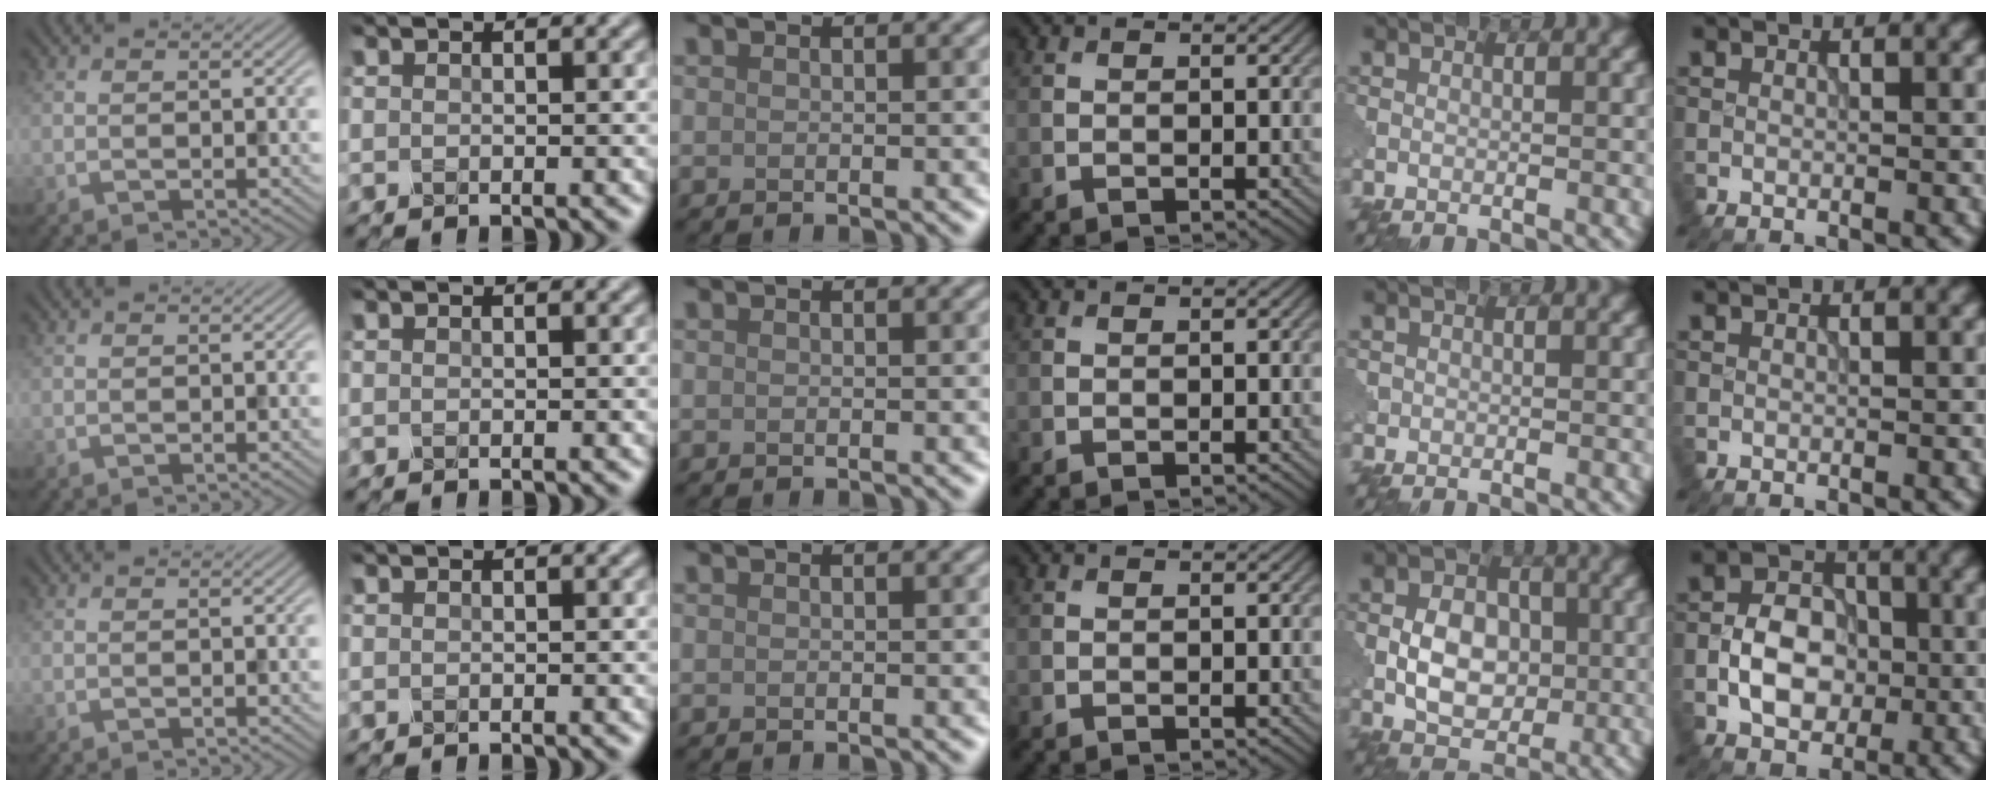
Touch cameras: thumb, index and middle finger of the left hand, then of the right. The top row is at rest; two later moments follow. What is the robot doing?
{"motion": "close", "object": "eyeshadow palette"}